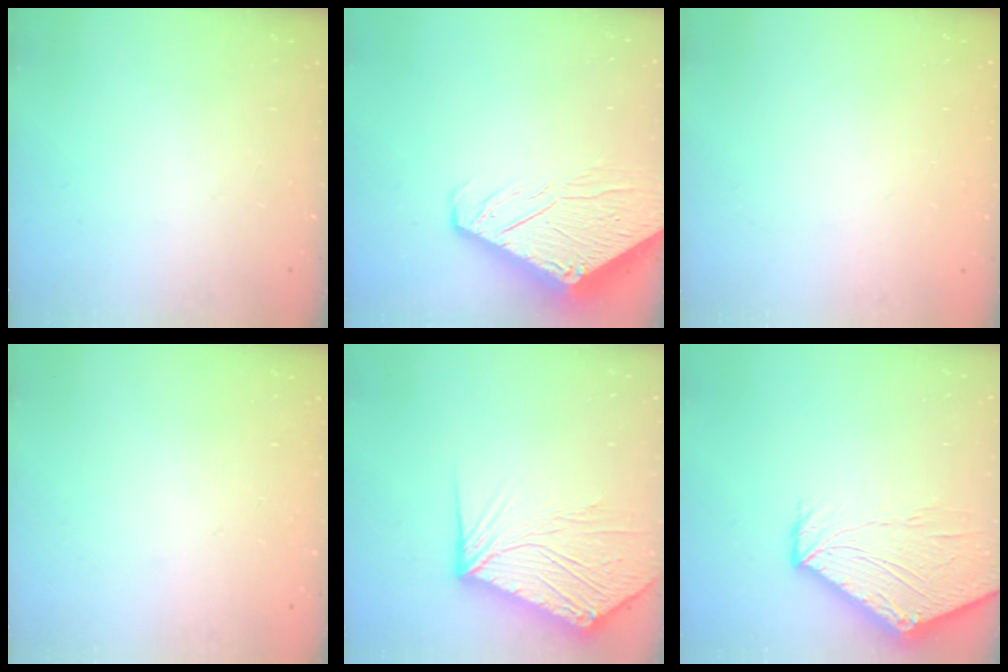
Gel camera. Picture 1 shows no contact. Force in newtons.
{"total": 9.3, "press": 9.3, "slide": 1.0}
{"total": 0.0}
{"total": 0.0}
{"total": 15.5, "press": 15.3, "slide": 2.2}
{"total": 10.8, "press": 10.8, "slide": 1.2}